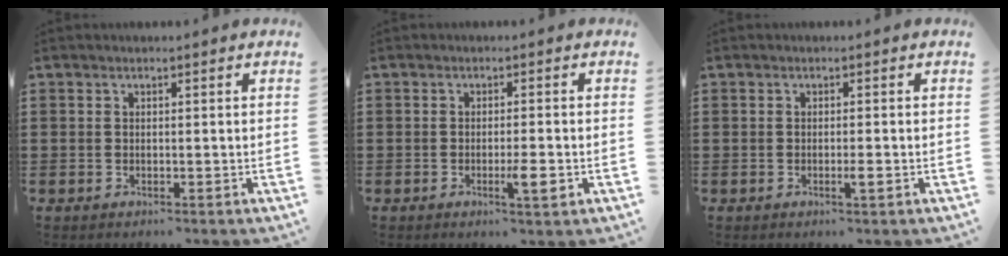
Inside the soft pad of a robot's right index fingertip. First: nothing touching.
{"total": 4.0, "force": [-1.5, 0.5, 3.6], "torque": [-0.065, -0.008, -0.025]}
{"total": 1.6, "force": [-0.7, 0.1, 1.5], "torque": [-0.032, -0.005, -0.014]}